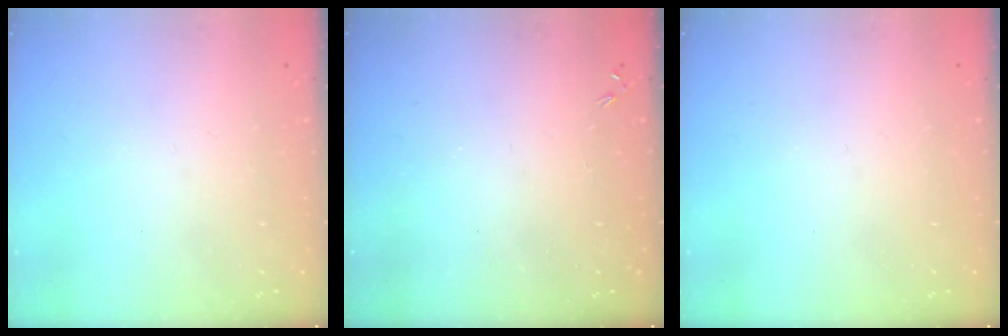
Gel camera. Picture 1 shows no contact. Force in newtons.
{"total": 0.0}
{"total": 0.0}